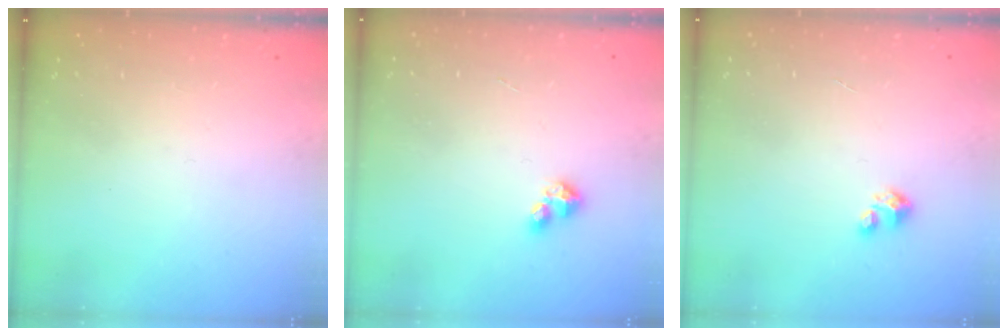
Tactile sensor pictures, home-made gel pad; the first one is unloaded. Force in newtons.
{"total": 2.8, "press": 2.8, "slide": 0.2}
{"total": 1.7, "press": 1.7, "slide": 0.1}